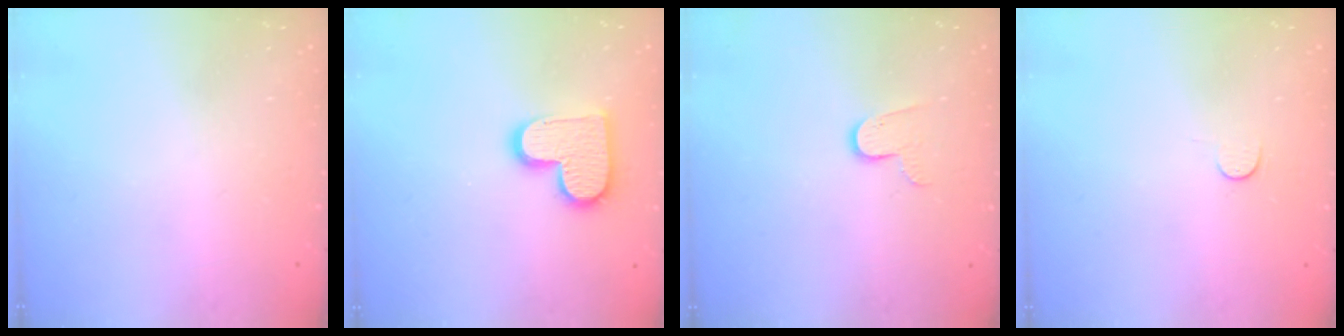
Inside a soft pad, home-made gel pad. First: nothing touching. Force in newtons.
{"total": 13.5, "press": 13.5, "slide": 0.8}
{"total": 7.6, "press": 7.6, "slide": 0.7}
{"total": 2.8, "press": 2.8, "slide": 0.4}